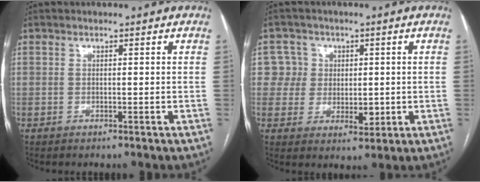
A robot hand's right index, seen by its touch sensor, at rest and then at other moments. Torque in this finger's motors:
{"motor_torque": [0.09, 0.04, 0.07, 0.08]}